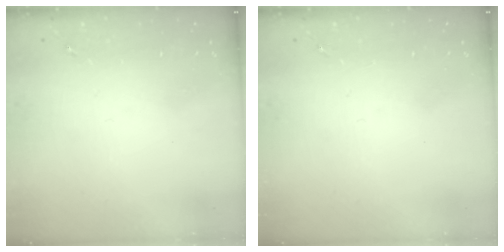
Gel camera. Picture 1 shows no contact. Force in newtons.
{"total": 0.0}